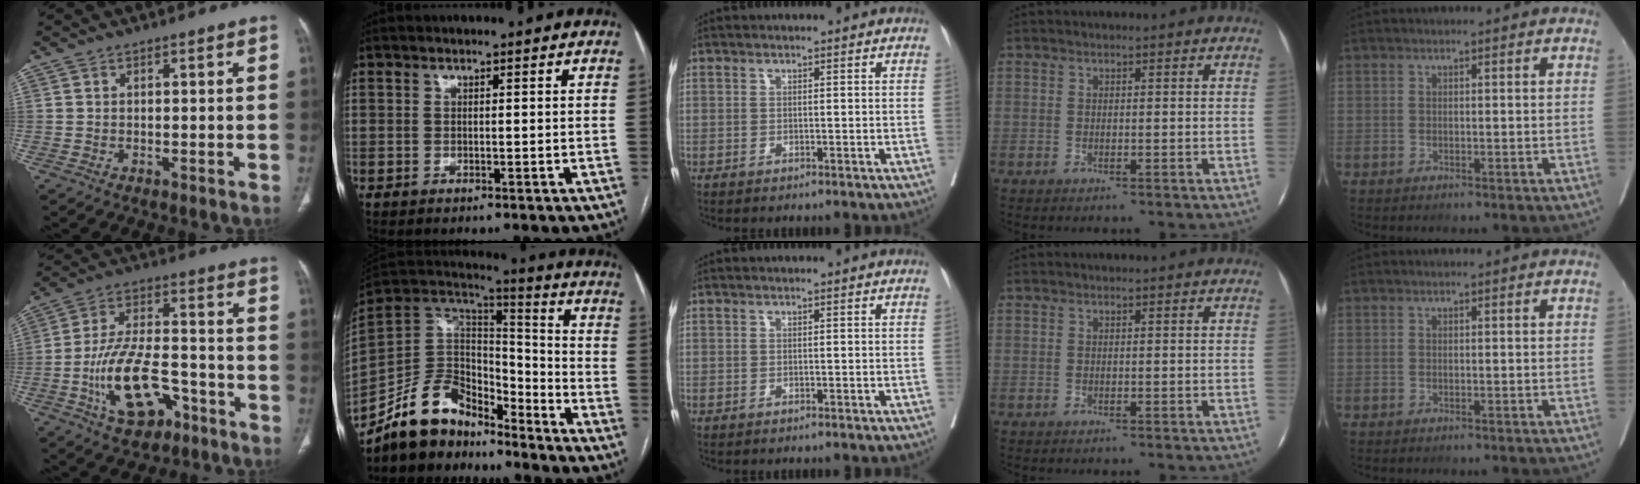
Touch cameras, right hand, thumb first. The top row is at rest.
{"thumb": {"total": 15.1, "force": [-6.6, 7.9, 11.0], "torque": [-0.189, 0.041, -0.109]}, "index": {"total": 13.8, "force": [-11.4, 6.4, 4.4], "torque": [-0.085, 0.052, -0.210]}}